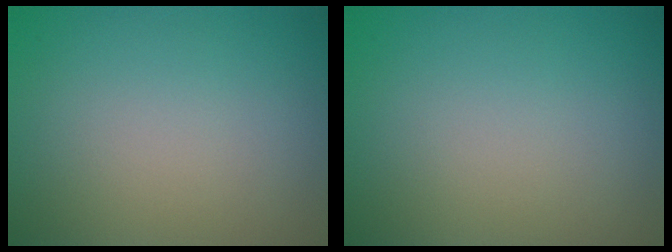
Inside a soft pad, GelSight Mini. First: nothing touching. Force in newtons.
{"total": 0.0}